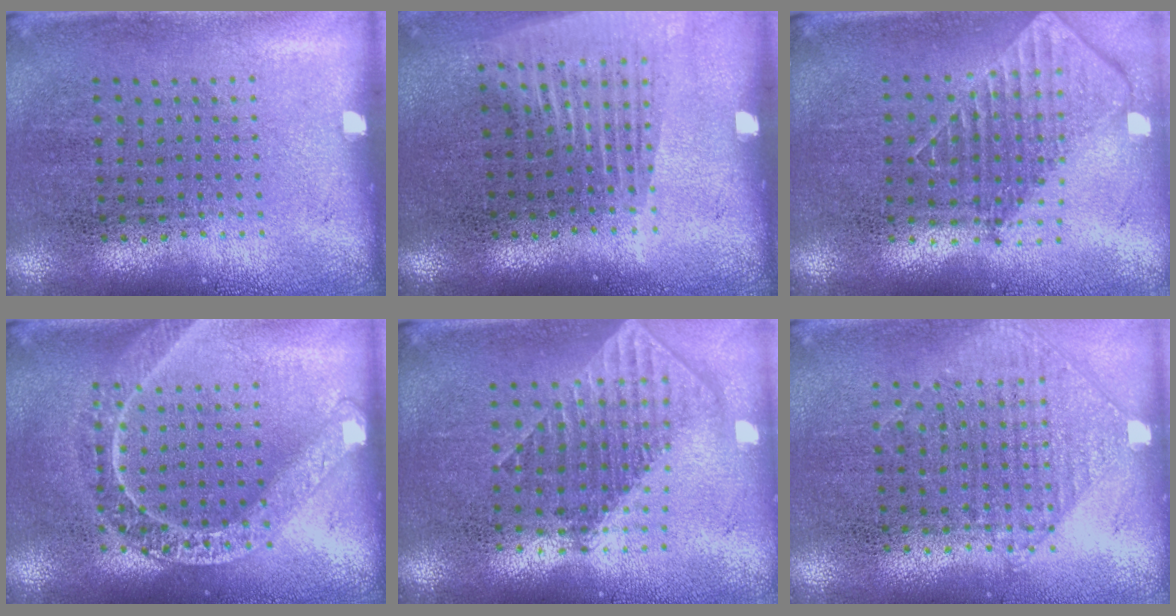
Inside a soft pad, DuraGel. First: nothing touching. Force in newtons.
{"total": 1.4, "press": 1.2, "slide": 0.8}
{"total": 1.9, "press": 1.5, "slide": 1.2}
{"total": 1.6, "press": 1.6, "slide": 0.1}
{"total": 1.9, "press": 1.5, "slide": 1.2}
{"total": 0.9, "press": 0.8, "slide": 0.3}